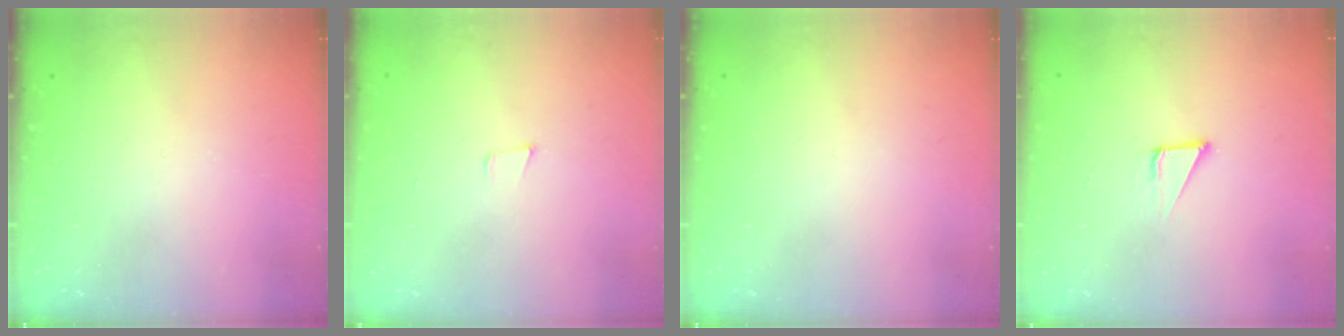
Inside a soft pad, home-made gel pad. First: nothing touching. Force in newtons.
{"total": 3.3, "press": 2.0, "slide": 2.6}
{"total": 0.0}
{"total": 3.3, "press": 3.3, "slide": 0.1}